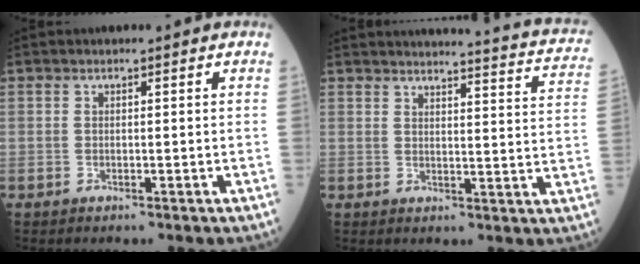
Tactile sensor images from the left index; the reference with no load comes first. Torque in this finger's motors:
{"motor_torque": [-0.05, -0.54, 0.01, 0.00]}